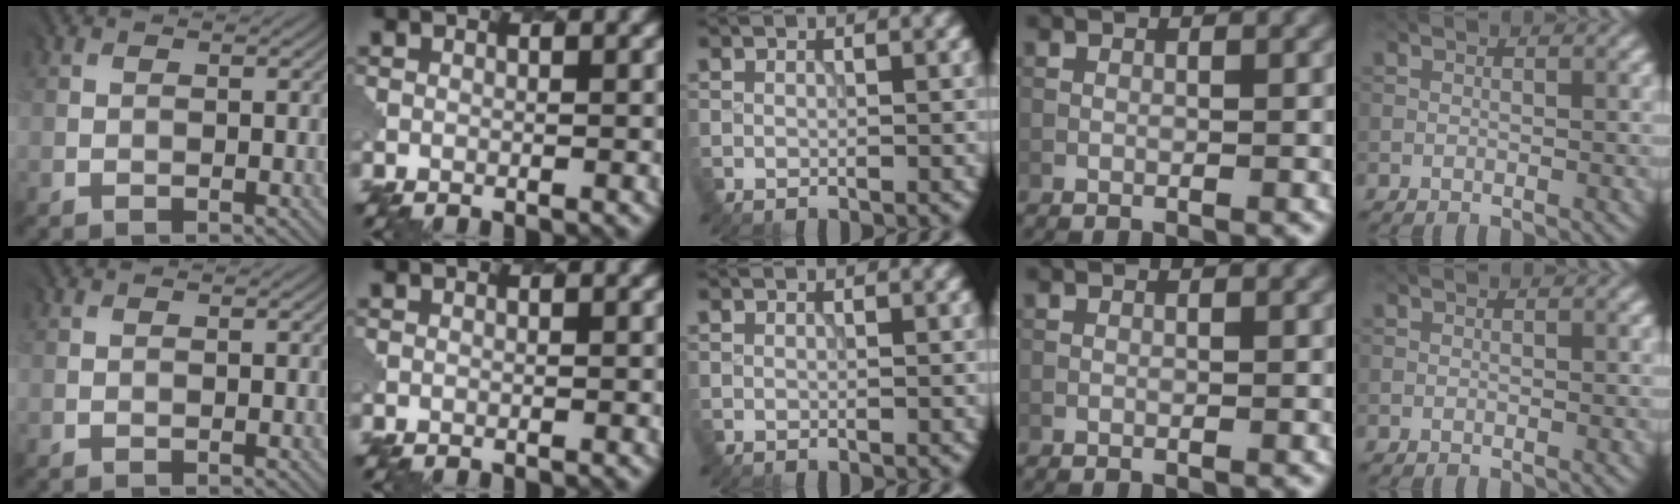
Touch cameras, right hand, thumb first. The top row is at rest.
{}